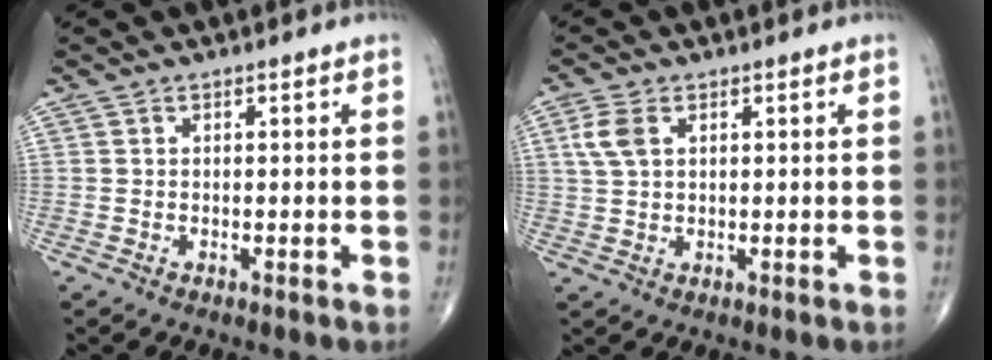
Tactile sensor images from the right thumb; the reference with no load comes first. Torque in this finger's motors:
{"motor_torque": [-0.15, 0.17, 0.06, -0.03, 0.02]}